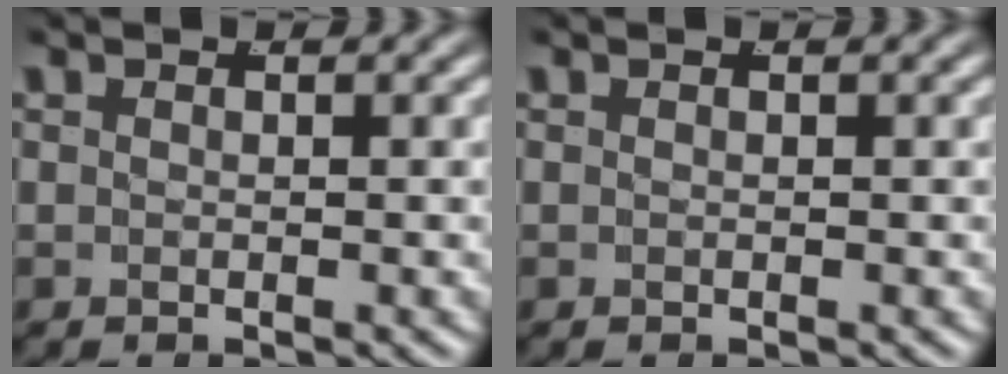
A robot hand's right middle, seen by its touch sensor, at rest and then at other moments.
{"total": 0.0}